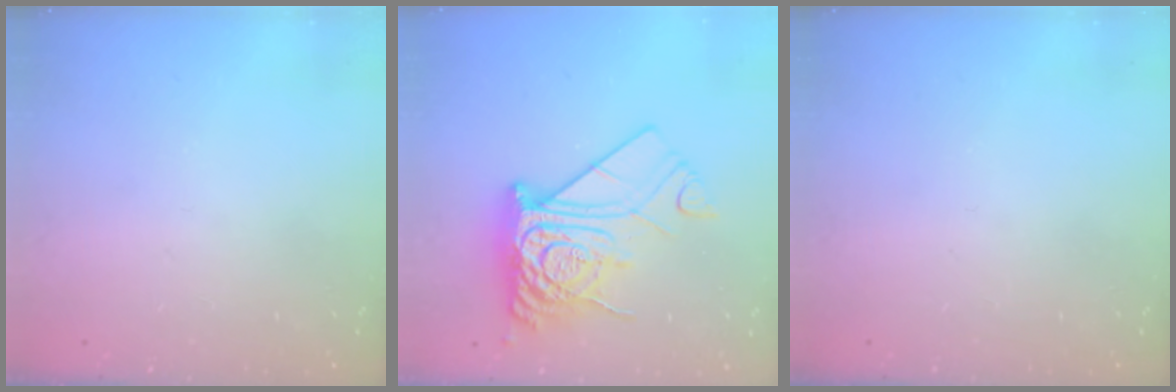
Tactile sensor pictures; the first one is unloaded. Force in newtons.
{"total": 15.8, "press": 15.8, "slide": 1.6}
{"total": 0.0}